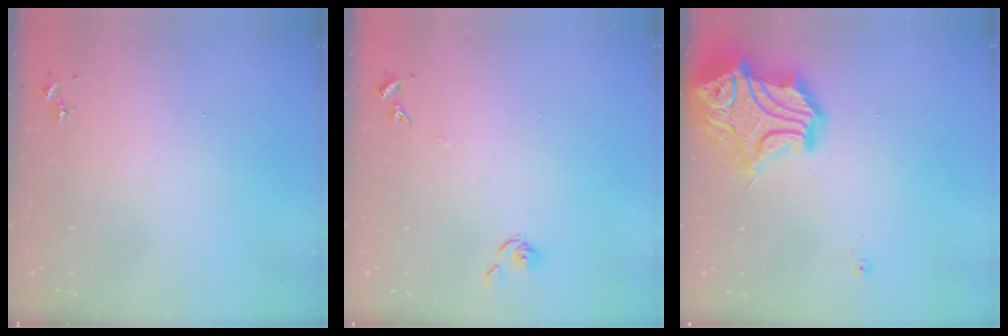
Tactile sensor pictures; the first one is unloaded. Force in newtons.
{"total": 6.7, "press": 6.7, "slide": 0.6}
{"total": 19.6, "press": 19.4, "slide": 2.5}